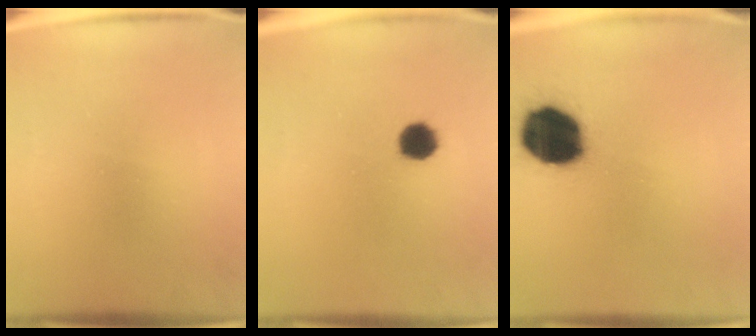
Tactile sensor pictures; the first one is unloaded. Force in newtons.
{"total": 4.3}
{"total": 19.6}